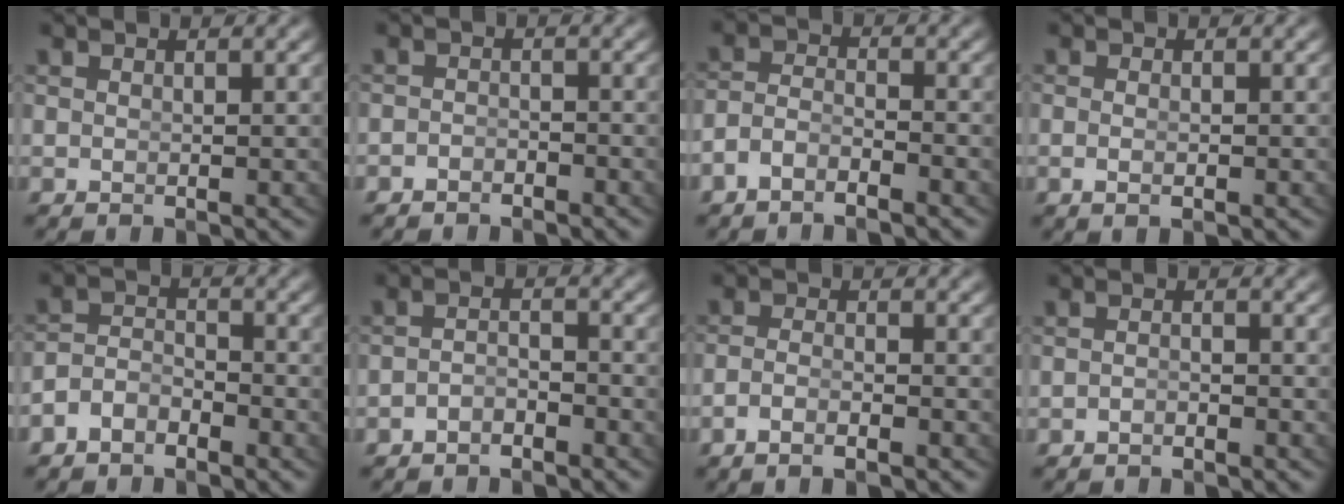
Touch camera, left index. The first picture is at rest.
{"total": 1.8, "force": [-1.8, 0.3, -0.2], "torque": [0.002, -0.016, -0.025]}
{"total": 3.6, "force": [-2.6, 2.0, 1.4], "torque": [-0.035, -0.017, -0.045]}
{"total": 1.2, "force": [-0.7, 0.0, 0.9], "torque": [-0.024, -0.012, -0.006]}
{"total": 3.8, "force": [-2.7, 2.5, 1.1], "torque": [-0.019, -0.016, -0.045]}
{"total": 2.3, "force": [-2.1, 0.7, 0.7], "torque": [-0.009, -0.013, -0.032]}
{"total": 2.5, "force": [-2.0, 0.4, 1.5], "torque": [-0.035, -0.012, -0.030]}
{"total": 1.2, "force": [-1.2, -0.1, 0.2], "torque": [-0.004, -0.006, -0.020]}